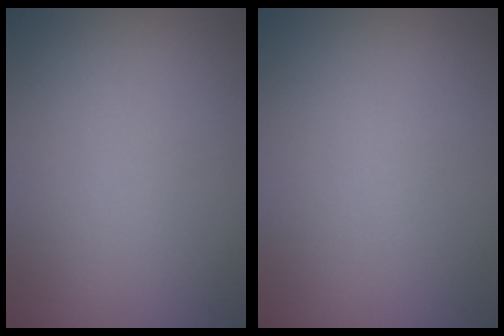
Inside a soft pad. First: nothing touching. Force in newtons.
{"total": 0.0}